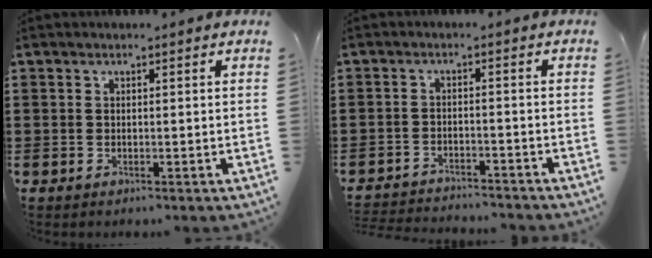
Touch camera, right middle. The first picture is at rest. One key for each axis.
{"total": 2.9, "fx": -2.9, "fy": 0.0, "fz": 0.1, "tx": -0.008, "ty": -0.004, "tz": -0.061}